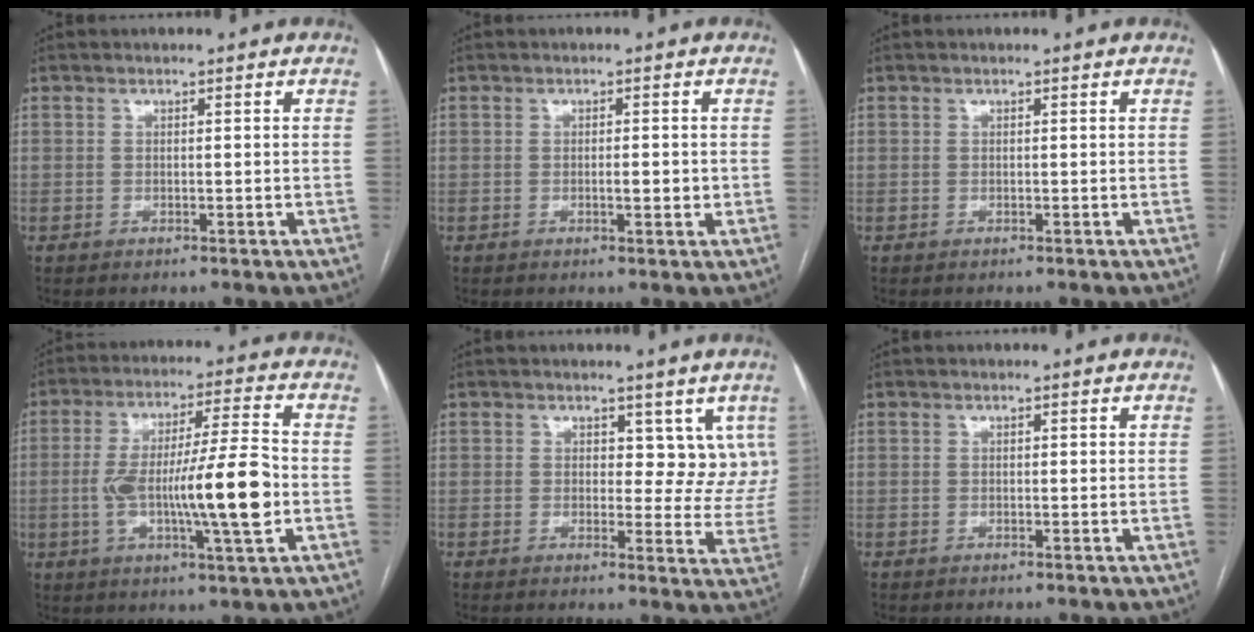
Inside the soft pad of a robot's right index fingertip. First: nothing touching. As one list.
[{"total": 2.1, "force": [-0.3, 0.5, 2.0], "torque": [-0.034, -0.001, -0.004]}, {"total": 0.0}, {"total": 15.0, "force": [-2.4, 1.1, 14.8], "torque": [-0.261, 0.004, -0.041]}, {"total": 6.6, "force": [3.8, 4.1, 3.5], "torque": [-0.020, -0.008, 0.037]}, {"total": 0.0}]